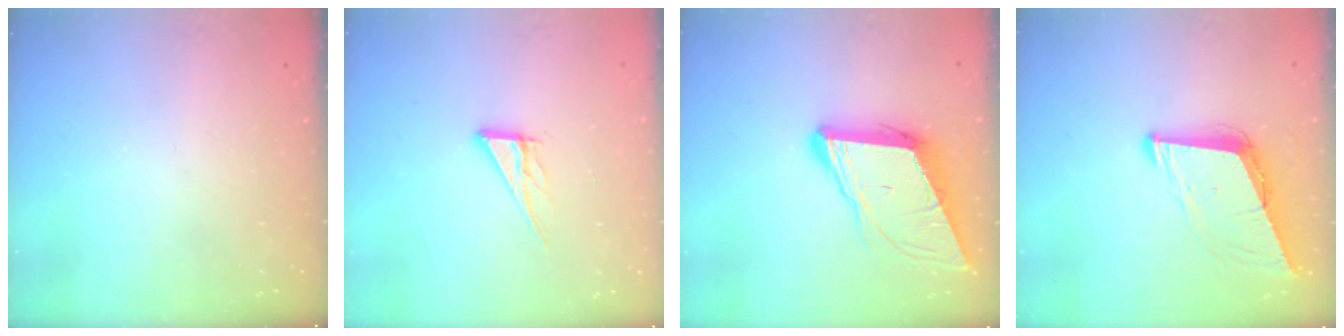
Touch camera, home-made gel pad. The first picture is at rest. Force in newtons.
{"total": 8.2, "press": 8.1, "slide": 0.7}
{"total": 11.7, "press": 11.1, "slide": 3.5}
{"total": 8.9, "press": 8.2, "slide": 3.5}